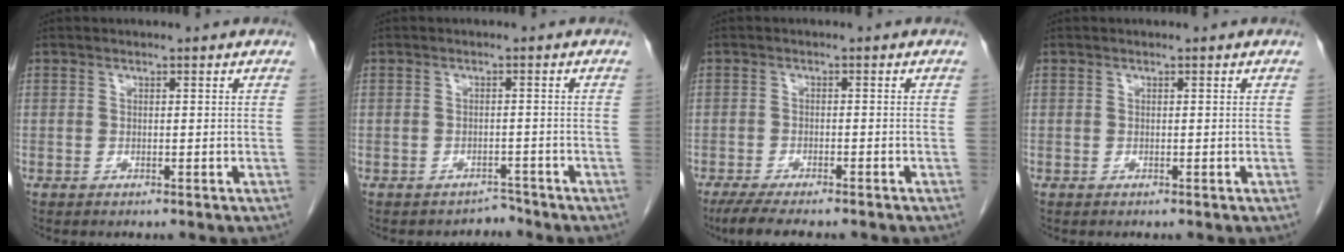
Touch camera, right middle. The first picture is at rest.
{"total": 1.9, "force": [-1.7, 0.6, -0.6], "torque": [0.011, -0.001, -0.022]}
{"total": 8.6, "force": [-7.1, 1.7, 4.6], "torque": [-0.067, -0.014, -0.108]}
{"total": 0.0}